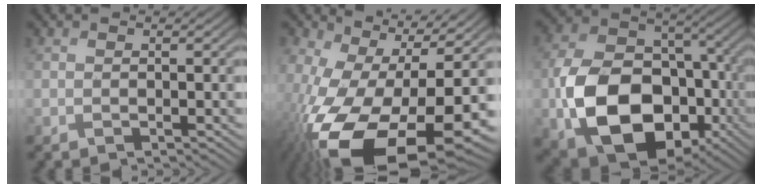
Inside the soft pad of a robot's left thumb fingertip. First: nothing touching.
{"total": 21.2, "force": [-7.0, 11.2, 16.6], "torque": [-0.334, -0.080, -0.071]}
{"total": 16.3, "force": [-4.6, 11.6, 10.5], "torque": [-0.205, -0.041, -0.079]}